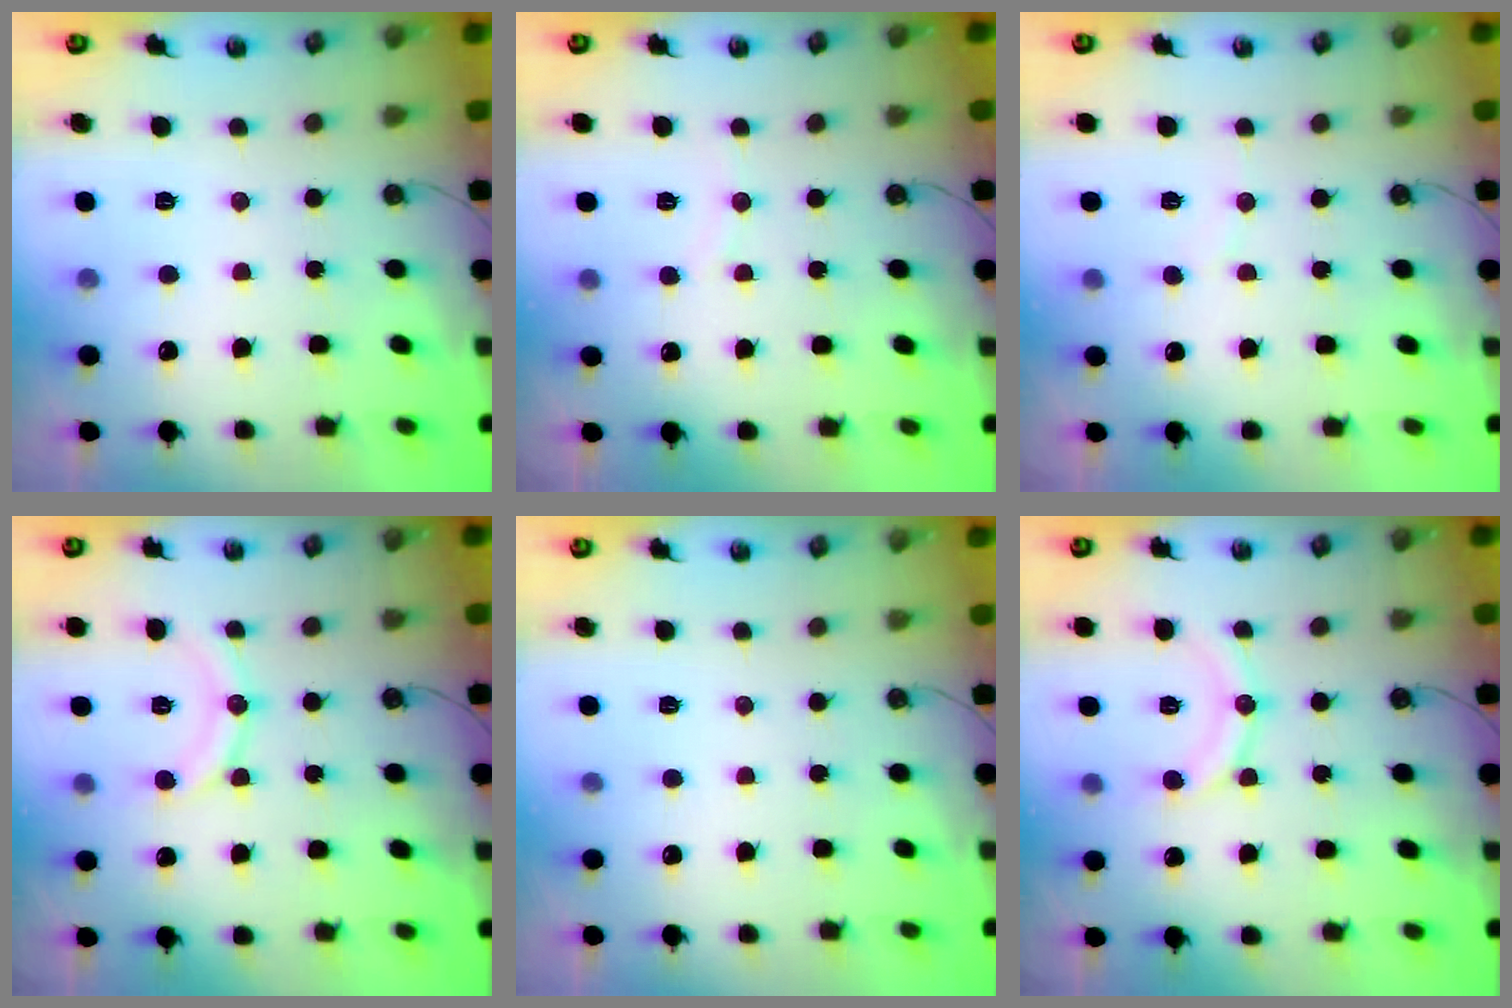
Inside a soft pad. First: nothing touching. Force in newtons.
{"total": 2.5, "press": 2.5, "slide": 0.3}
{"total": 3.2, "press": 3.2, "slide": 0.3}
{"total": 11.3, "press": 11.3, "slide": 0.8}
{"total": 0.0}
{"total": 11.3, "press": 11.3, "slide": 0.8}